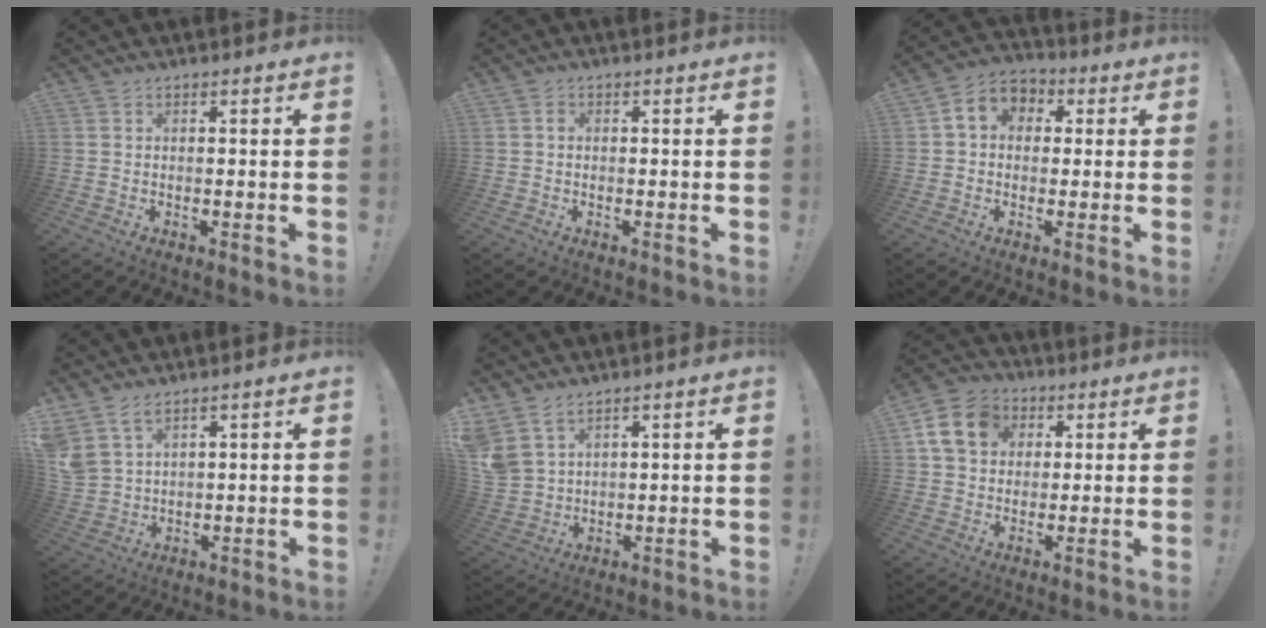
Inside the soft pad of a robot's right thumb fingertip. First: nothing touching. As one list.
[{"total": 1.3, "force": [-0.4, 1.2, 0.6], "torque": [-0.016, 0.007, -0.006]}, {"total": 7.7, "force": [1.4, 6.2, 4.2], "torque": [-0.061, 0.007, 0.031]}, {"total": 6.2, "force": [4.8, 3.0, 2.7], "torque": [-0.063, -0.015, 0.098]}, {"total": 6.7, "force": [5.1, 3.4, 2.7], "torque": [-0.066, -0.020, 0.108]}, {"total": 13.2, "force": [3.9, 10.7, 6.7], "torque": [-0.111, 0.001, 0.082]}]